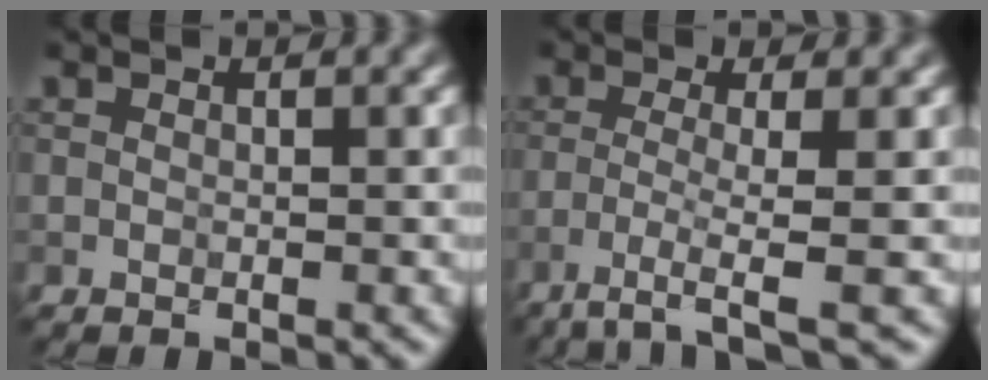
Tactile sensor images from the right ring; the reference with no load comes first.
{"total": 3.5, "force": [-1.7, 0.3, 3.0], "torque": [-0.054, -0.003, -0.046]}